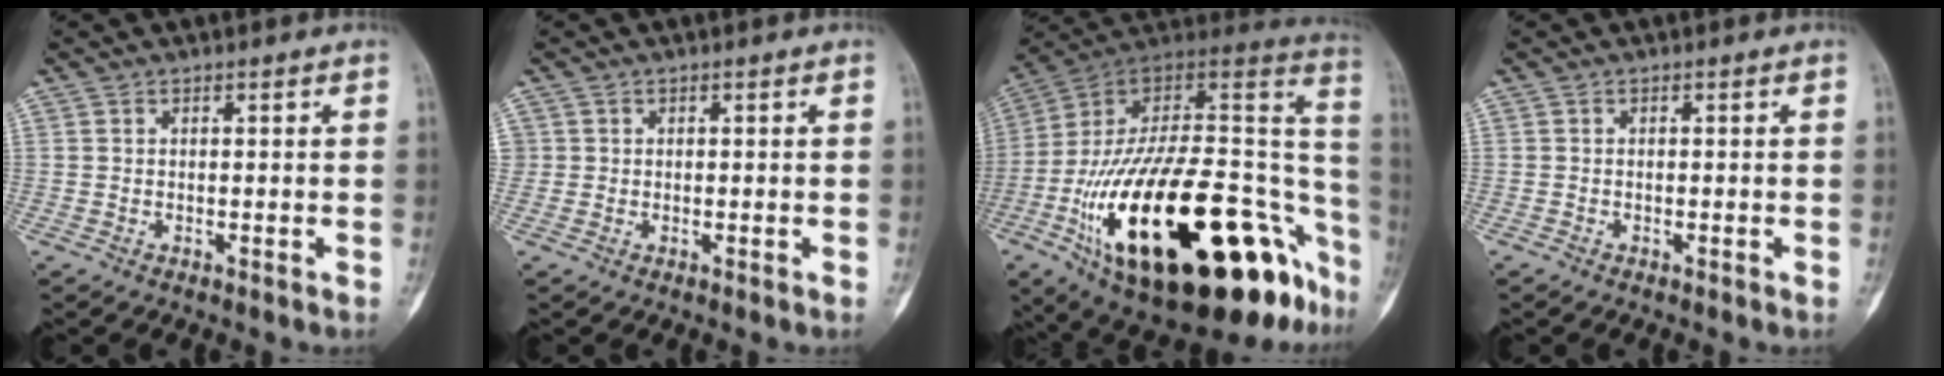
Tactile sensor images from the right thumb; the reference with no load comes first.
{"total": 1.1, "force": [0.1, 1.1, -0.1], "torque": [0.017, 0.007, -0.002]}
{"total": 43.6, "force": [-15.4, 18.9, 36.2], "torque": [-0.489, 0.063, -0.237]}
{"total": 0.0}